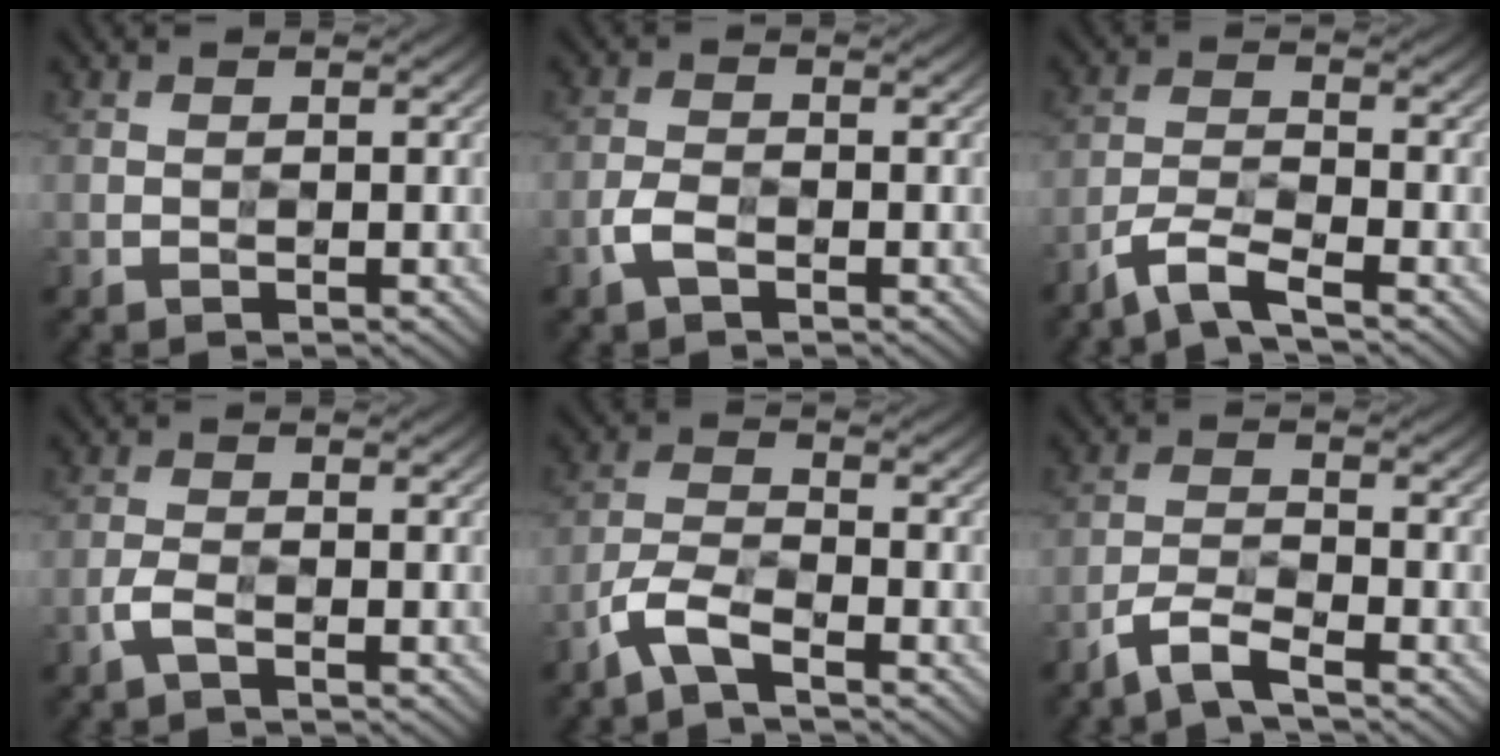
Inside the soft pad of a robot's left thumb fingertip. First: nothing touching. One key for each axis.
{"total": 2.7, "fx": -1.5, "fy": 1.3, "fz": 1.9, "tx": -0.043, "ty": 0.000, "tz": -0.036}
{"total": 4.7, "fx": -3.6, "fy": 0.7, "fz": 3.0, "tx": -0.064, "ty": -0.001, "tz": -0.085}
{"total": 2.2, "fx": -1.3, "fy": 0.7, "fz": 1.6, "tx": -0.040, "ty": 0.002, "tz": -0.031}
{"total": 4.8, "fx": -3.4, "fy": 1.3, "fz": 3.1, "tx": -0.072, "ty": -0.002, "tz": -0.083}
{"total": 4.2, "fx": -3.3, "fy": 0.7, "fz": 2.6, "tx": -0.056, "ty": 0.000, "tz": -0.077}